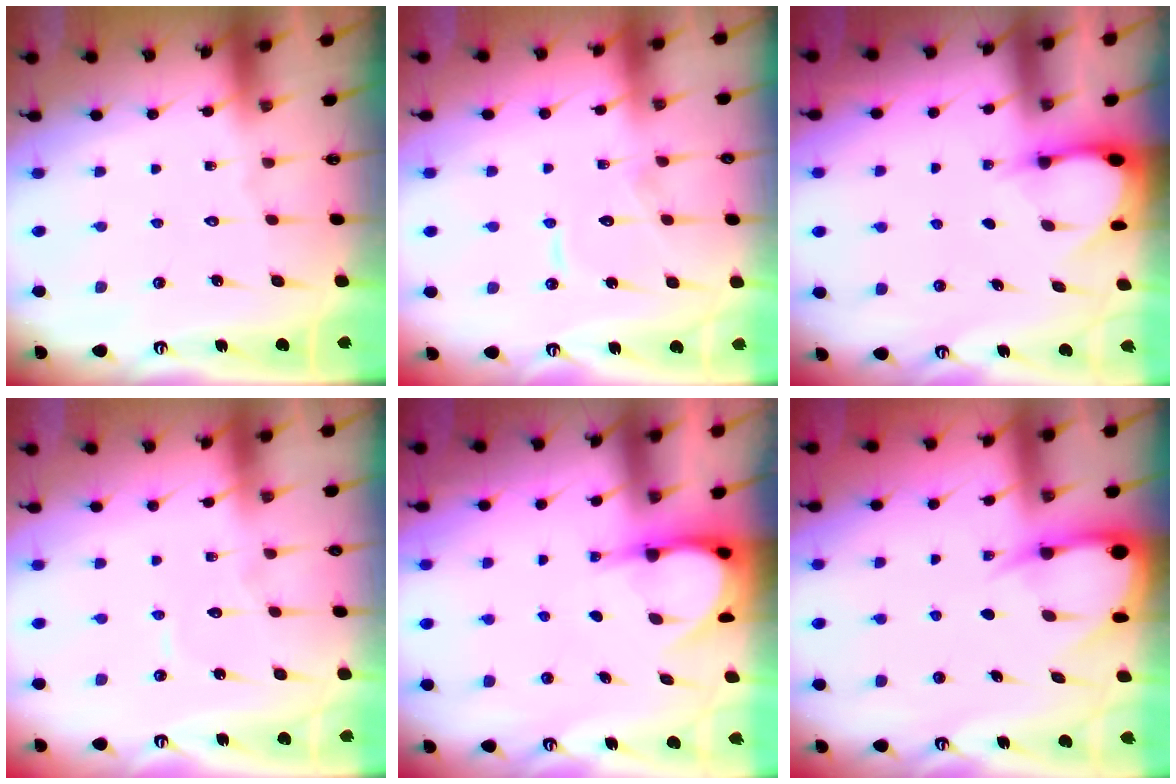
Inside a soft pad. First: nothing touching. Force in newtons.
{"total": 7.2, "press": 7.1, "slide": 0.7}
{"total": 3.1, "press": 3.1, "slide": 0.4}
{"total": 3.9, "press": 3.9, "slide": 0.4}
{"total": 4.8, "press": 4.8, "slide": 0.5}
{"total": 5.5, "press": 5.5, "slide": 0.8}